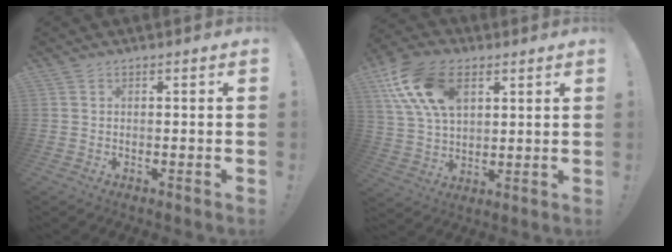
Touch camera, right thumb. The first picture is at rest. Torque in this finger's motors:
{"motor_torque": [2.14, 2.87, 1.34, -0.04, 0.22]}